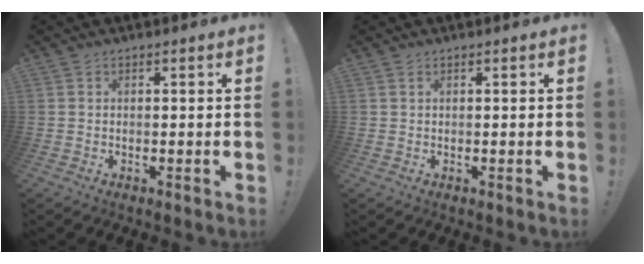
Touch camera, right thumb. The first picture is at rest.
{"total": 0.0}